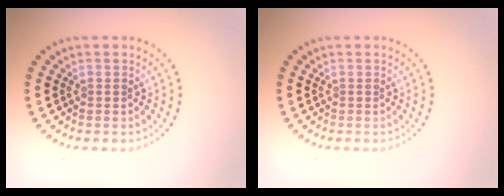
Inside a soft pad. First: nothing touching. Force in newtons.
{"total": 0.0}